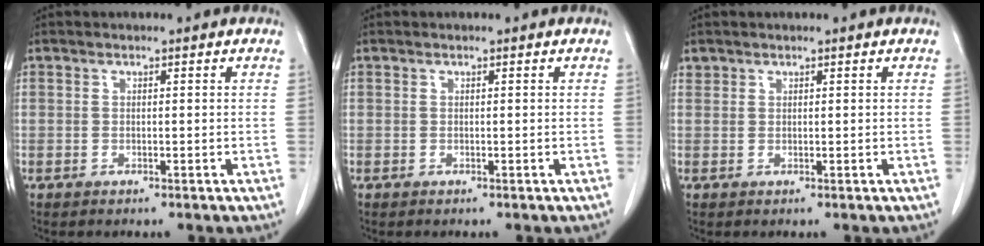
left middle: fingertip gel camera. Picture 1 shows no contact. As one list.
[{"total": 0.0}, {"total": 0.7, "force": [0.6, 0.4, -0.1], "torque": [0.002, 0.005, 0.011]}]